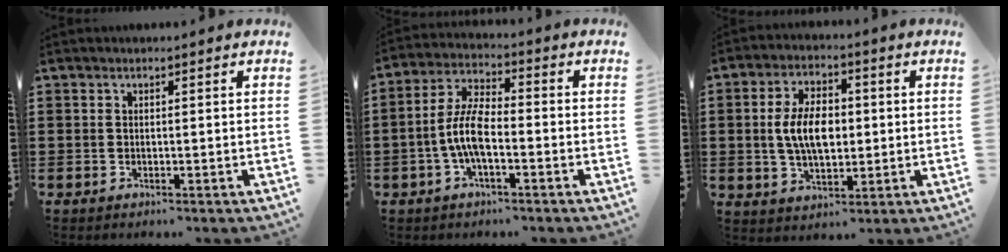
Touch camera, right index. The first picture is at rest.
{"total": 7.3, "force": [-1.9, 2.8, 6.5], "torque": [-0.152, -0.004, -0.043]}
{"total": 7.9, "force": [0.1, 4.5, 6.5], "torque": [-0.130, 0.008, -0.004]}